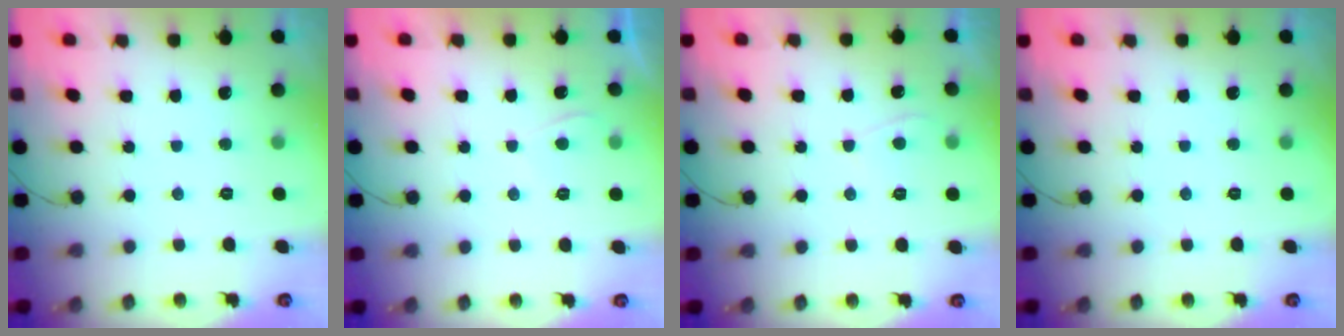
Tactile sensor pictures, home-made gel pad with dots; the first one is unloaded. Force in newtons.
{"total": 1.1, "press": 1.0, "slide": 0.5}
{"total": 4.0, "press": 4.0, "slide": 0.5}
{"total": 0.0}